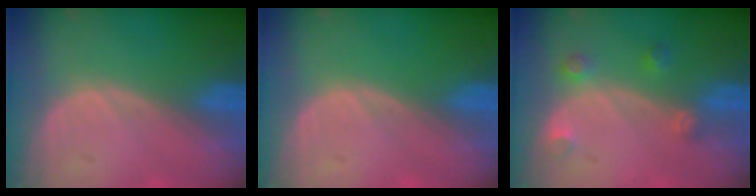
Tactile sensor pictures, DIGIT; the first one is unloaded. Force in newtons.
{"total": 0.0}
{"total": 2.6, "press": 2.6, "slide": 0.2}